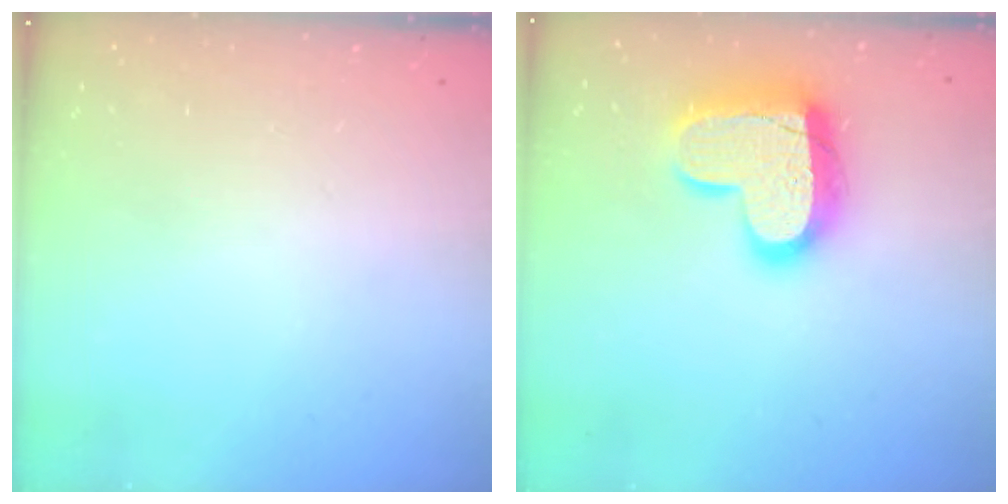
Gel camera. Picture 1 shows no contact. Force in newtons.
{"total": 17.6, "press": 17.6, "slide": 1.5}